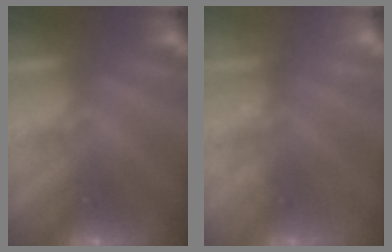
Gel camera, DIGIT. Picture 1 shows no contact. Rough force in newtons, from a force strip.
{"total": 2.2}